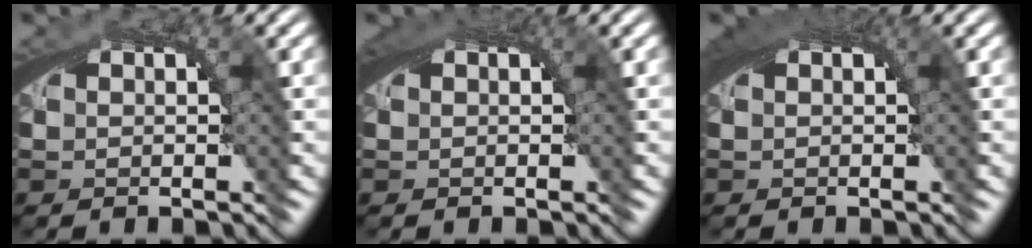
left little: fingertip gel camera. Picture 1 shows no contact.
{"total": 1.4, "force": [0.5, 0.2, 1.3], "torque": [-0.019, 0.003, 0.008]}
{"total": 2.4, "force": [1.0, 0.6, 2.1], "torque": [-0.026, 0.009, 0.014]}